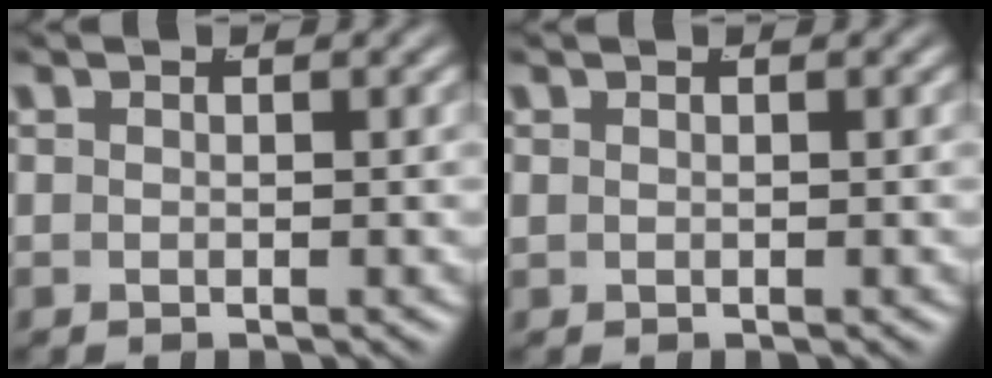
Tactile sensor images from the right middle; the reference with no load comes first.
{"total": 0.0}